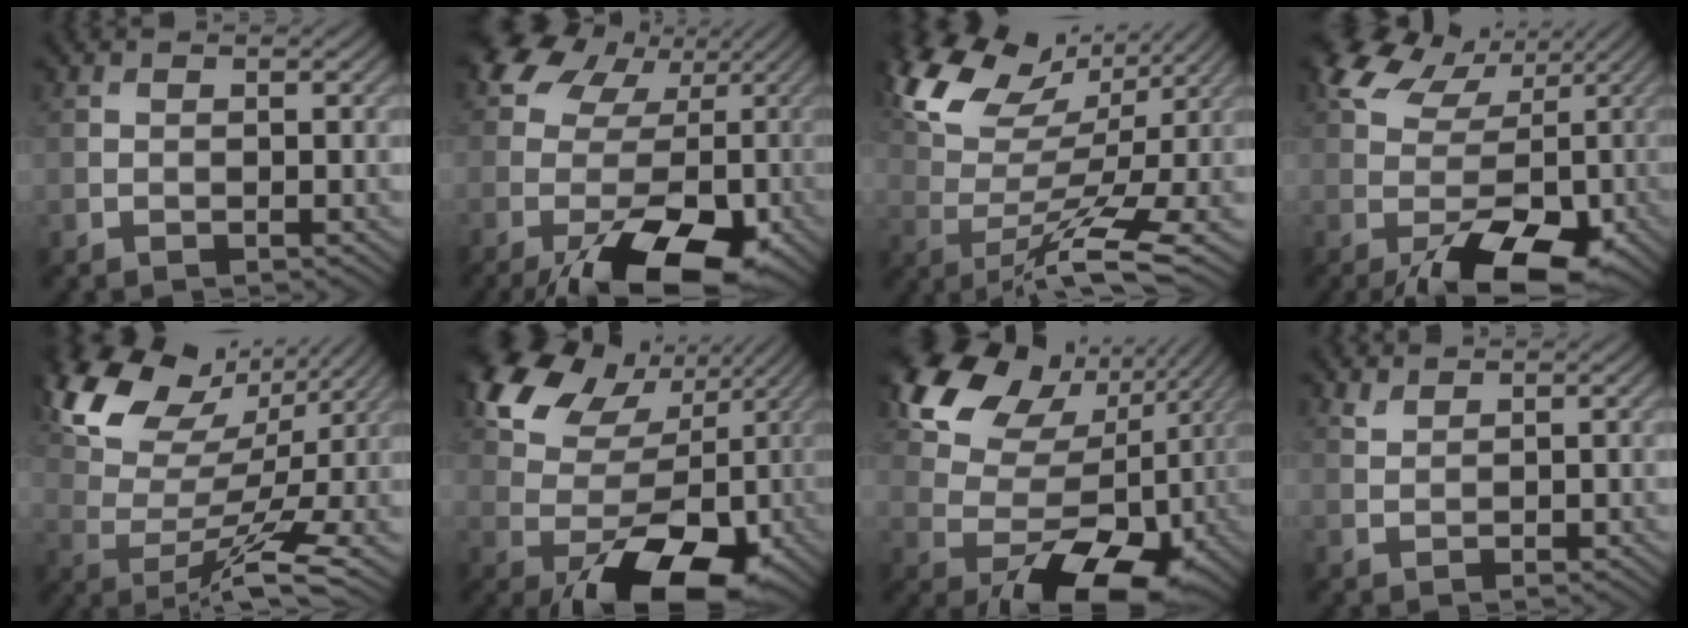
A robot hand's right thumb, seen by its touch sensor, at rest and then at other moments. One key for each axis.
{"total": 16.8, "fx": -3.6, "fy": 11.1, "fz": 12.1, "tx": -0.204, "ty": -0.021, "tz": -0.031}
{"total": 12.4, "fx": 5.5, "fy": 5.3, "fz": 9.8, "tx": -0.195, "ty": 0.001, "tz": 0.107}
{"total": 13.0, "fx": -1.9, "fy": 8.2, "fz": 9.9, "tx": -0.168, "ty": -0.017, "tz": -0.006}
{"total": 13.3, "fx": 6.8, "fy": 6.7, "fz": 9.3, "tx": -0.192, "ty": 0.014, "tz": 0.129}
{"total": 16.5, "fx": 0.1, "fy": 11.2, "fz": 12.1, "tx": -0.189, "ty": -0.004, "tz": 0.040}
{"total": 17.5, "fx": 2.7, "fy": 12.2, "fz": 12.2, "tx": -0.183, "ty": 0.005, "tz": 0.076}
{"total": 1.2, "fx": 1.1, "fy": 0.3, "fz": 0.0, "tx": -0.004, "ty": 0.000, "tz": 0.030}